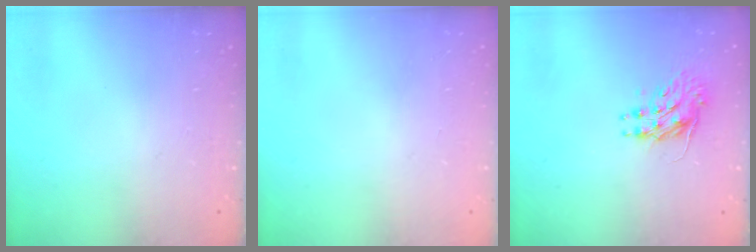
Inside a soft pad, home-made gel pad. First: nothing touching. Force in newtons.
{"total": 0.0}
{"total": 8.9, "press": 8.9, "slide": 0.3}